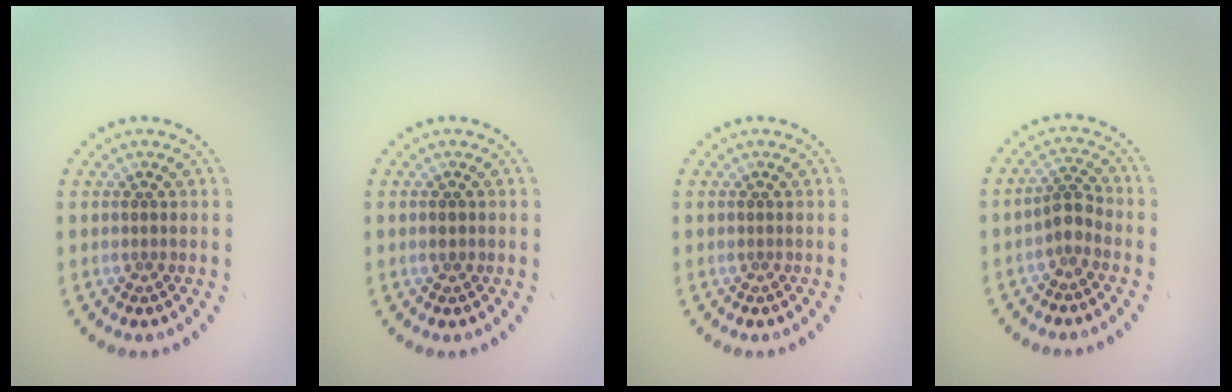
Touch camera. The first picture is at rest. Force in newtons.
{"total": 1.0, "press": 1.0, "slide": 0.1}
{"total": 0.0}
{"total": 2.0, "press": 1.6, "slide": 1.3}